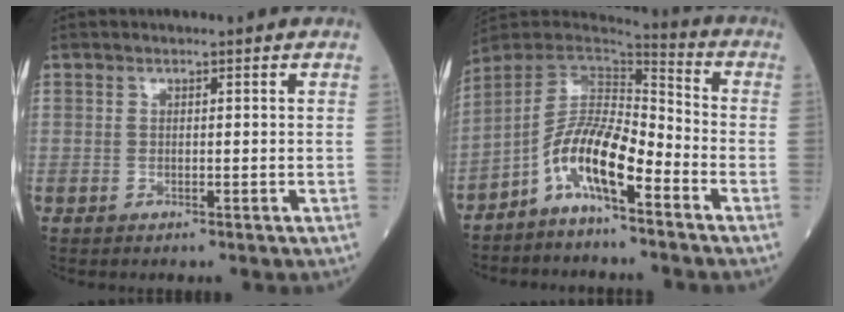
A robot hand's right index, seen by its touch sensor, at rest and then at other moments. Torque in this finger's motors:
{"motor_torque": [1.15, -0.99, 0.61, 0.21]}